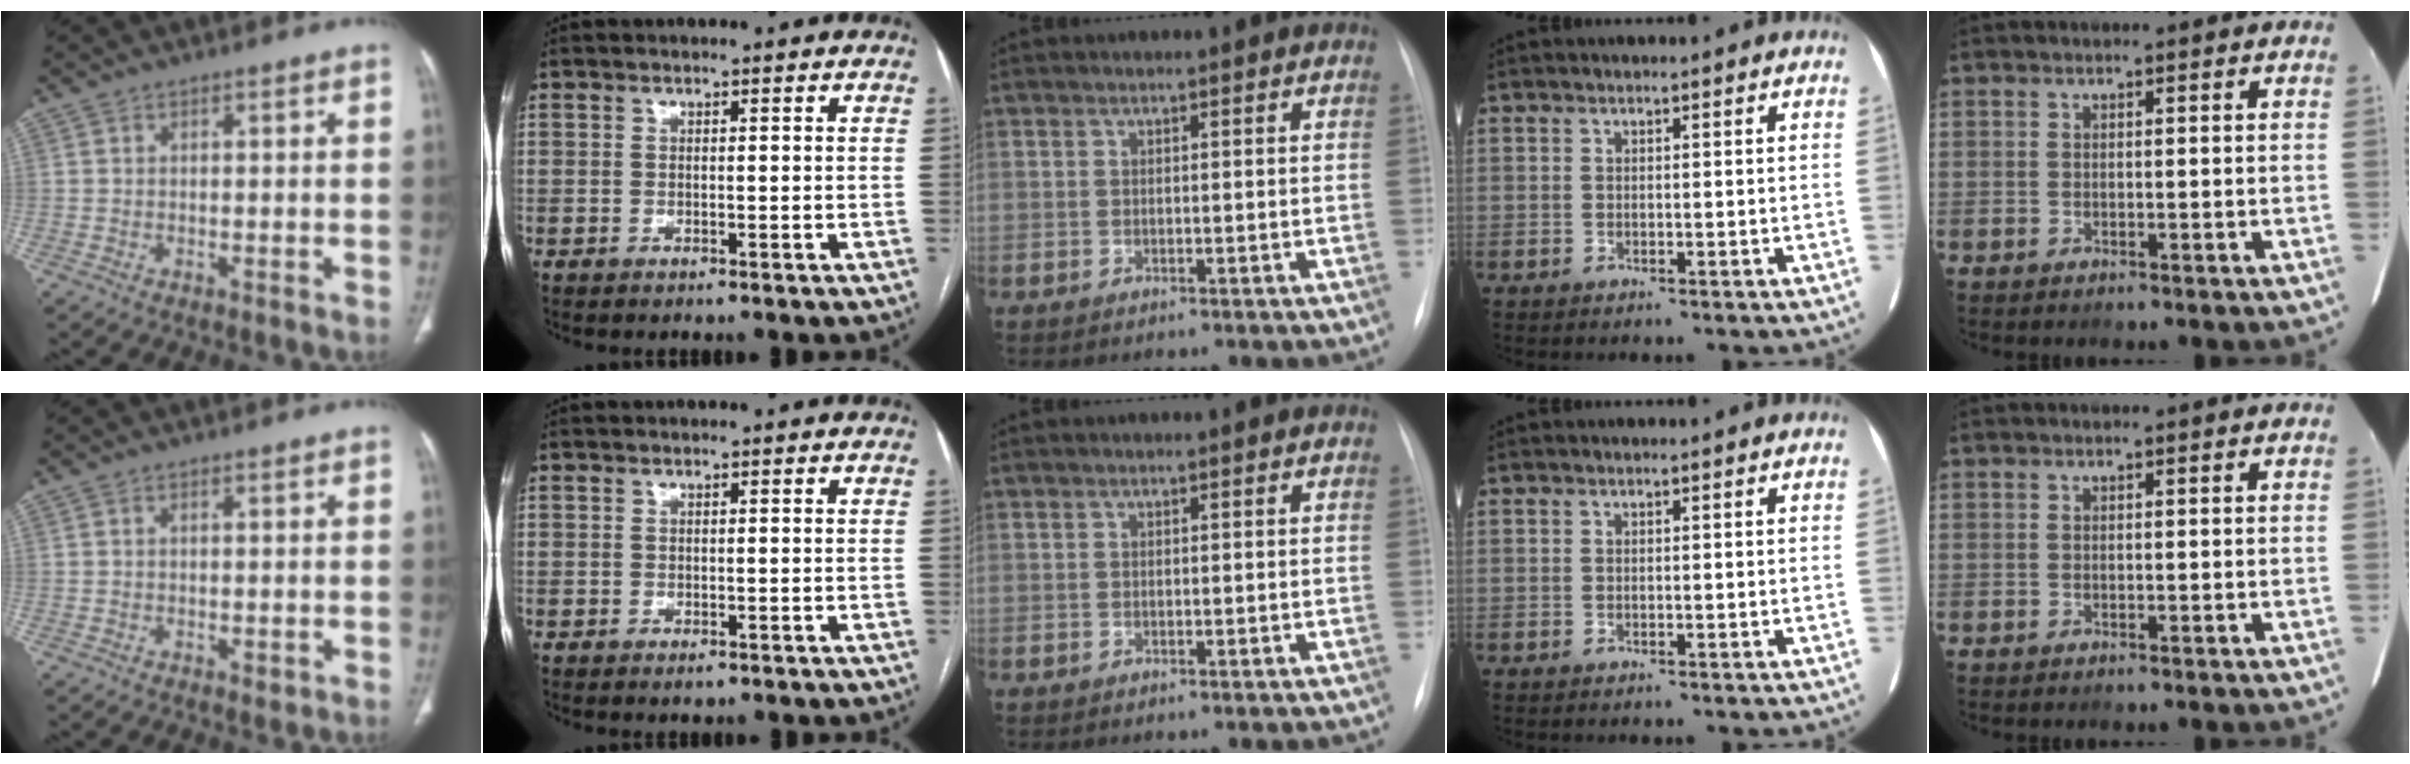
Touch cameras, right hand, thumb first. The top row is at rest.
{"thumb": {"total": 1.5, "force": [-0.3, 0.8, 1.3], "torque": [-0.017, -0.002, -0.001]}, "index": {"total": 0.9, "force": [-0.5, 0.5, 0.6], "torque": [-0.004, 0.001, -0.004]}}